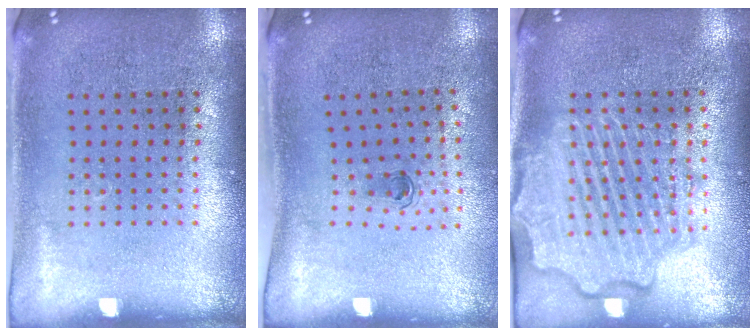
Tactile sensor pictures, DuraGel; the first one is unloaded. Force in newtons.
{"total": 0.6, "press": 0.3, "slide": 0.5}
{"total": 4.4, "press": 4.4, "slide": 0.4}